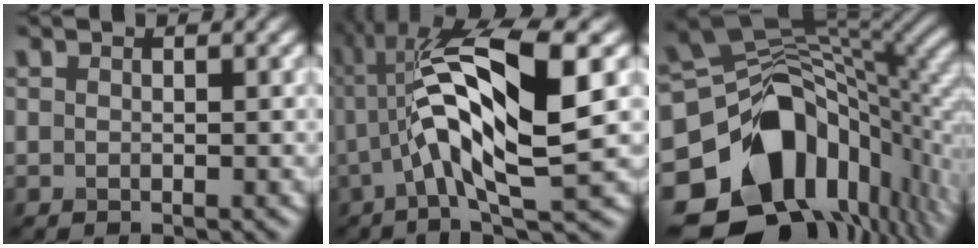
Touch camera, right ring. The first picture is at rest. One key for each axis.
{"total": 12.3, "fx": 1.0, "fy": 3.2, "fz": 11.8, "tx": -0.215, "ty": 0.014, "tz": 0.017}
{"total": 17.6, "fx": -6.6, "fy": 11.9, "fz": 11.2, "tx": -0.188, "ty": -0.014, "tz": -0.088}